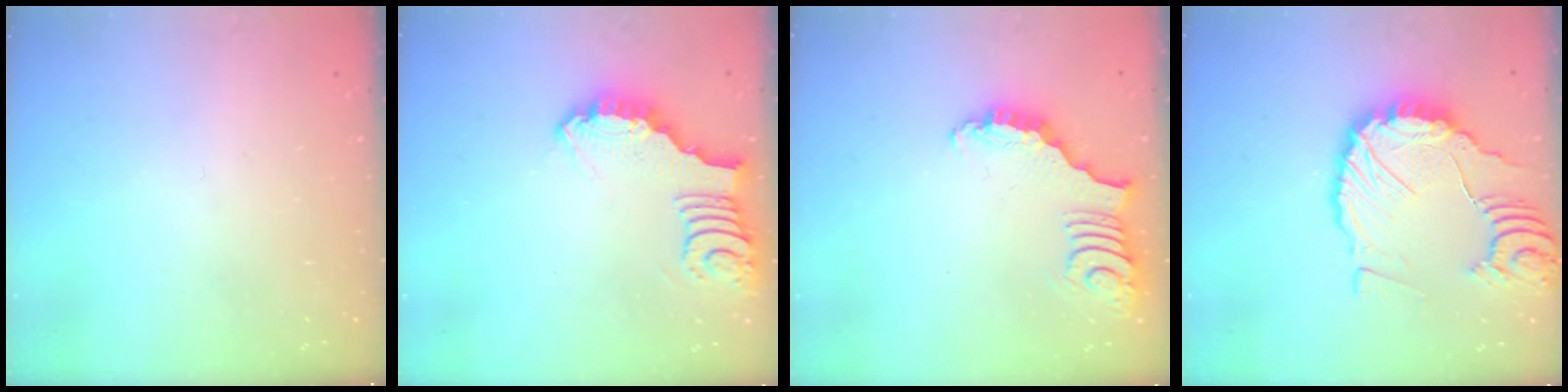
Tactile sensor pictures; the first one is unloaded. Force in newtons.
{"total": 3.8, "press": 3.8, "slide": 0.2}
{"total": 3.5, "press": 3.5, "slide": 0.7}
{"total": 14.3, "press": 14.2, "slide": 1.9}